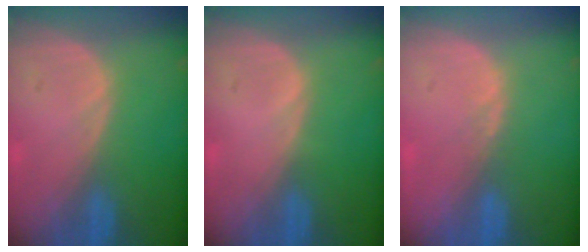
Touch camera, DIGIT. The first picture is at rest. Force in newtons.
{"total": 0.0}
{"total": 0.8, "press": 0.8, "slide": 0.3}